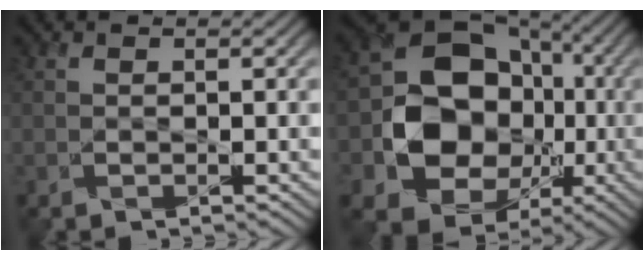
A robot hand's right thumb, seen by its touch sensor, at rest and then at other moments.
{"total": 13.7, "force": [-2.1, 11.6, 7.0], "torque": [-0.127, -0.024, -0.040]}